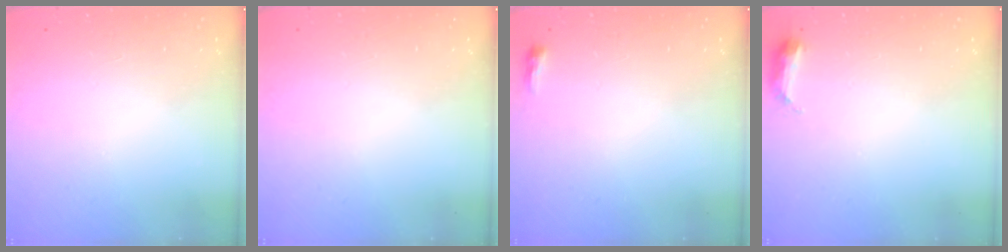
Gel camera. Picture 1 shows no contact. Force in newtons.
{"total": 0.0}
{"total": 2.9, "press": 2.8, "slide": 0.8}
{"total": 3.9, "press": 3.9, "slide": 0.7}